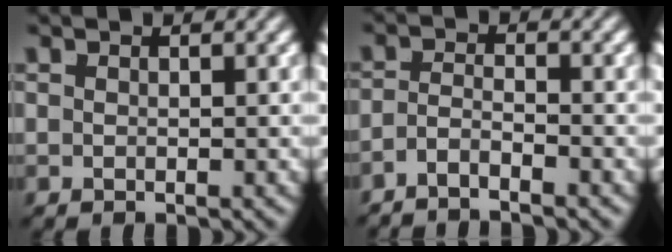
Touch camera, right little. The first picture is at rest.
{"total": 3.0, "force": [-2.6, 0.7, 1.1], "torque": [-0.024, -0.018, -0.041]}